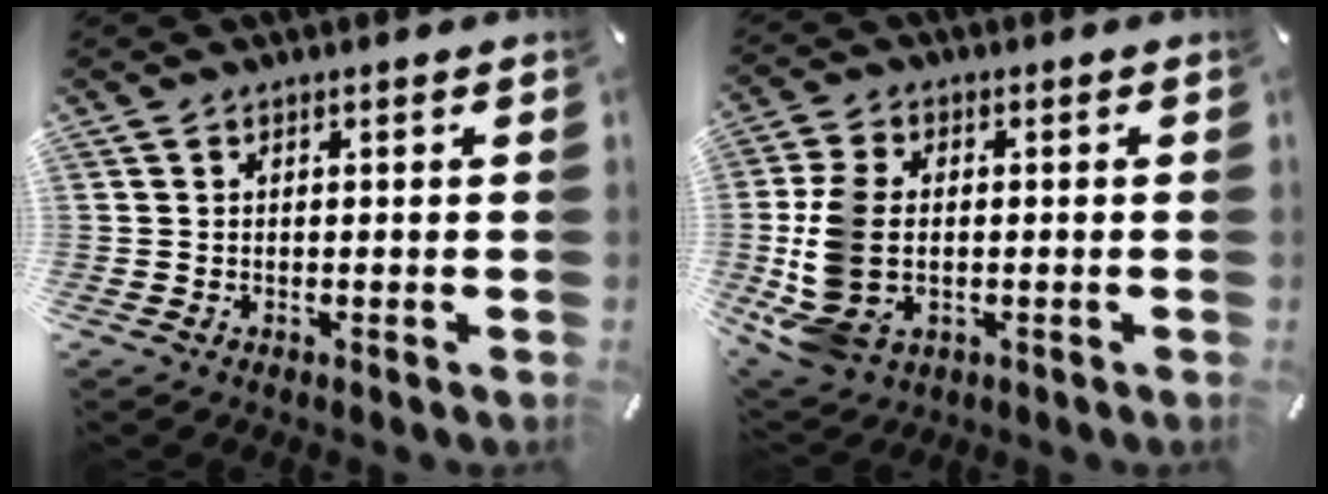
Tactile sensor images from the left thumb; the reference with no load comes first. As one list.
[{"total": 13.1, "force": [-1.2, 9.7, 8.7], "torque": [-0.217, 0.008, -0.020]}]